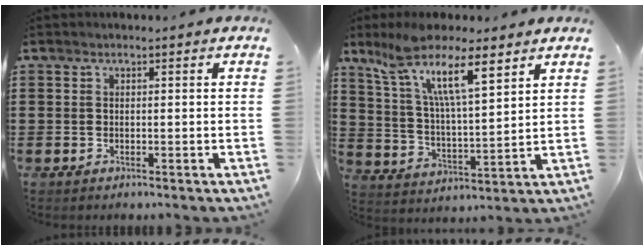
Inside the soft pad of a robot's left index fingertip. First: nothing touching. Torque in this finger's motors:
{"motor_torque": [0.26, 0.19, 0.48, 0.17]}